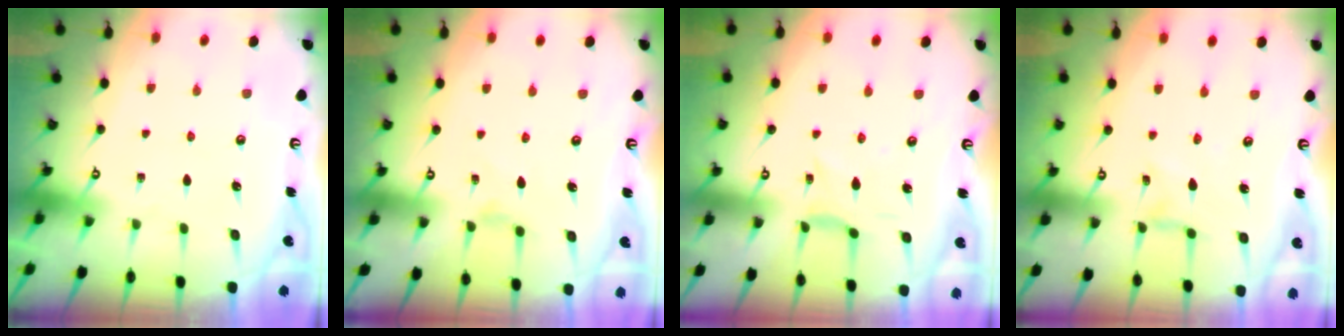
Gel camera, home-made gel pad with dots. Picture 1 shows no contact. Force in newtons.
{"total": 2.5, "press": 2.5, "slide": 0.4}
{"total": 2.1, "press": 2.1, "slide": 0.6}
{"total": 0.0}